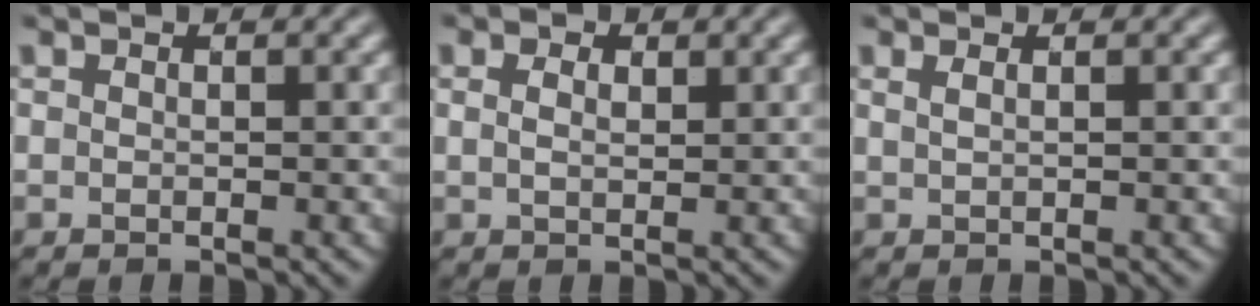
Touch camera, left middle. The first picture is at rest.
{"total": 2.9, "force": [1.4, 1.8, 1.8], "torque": [-0.029, 0.014, 0.001]}
{"total": 1.0, "force": [0.5, 0.5, 0.7], "torque": [-0.005, 0.001, 0.002]}